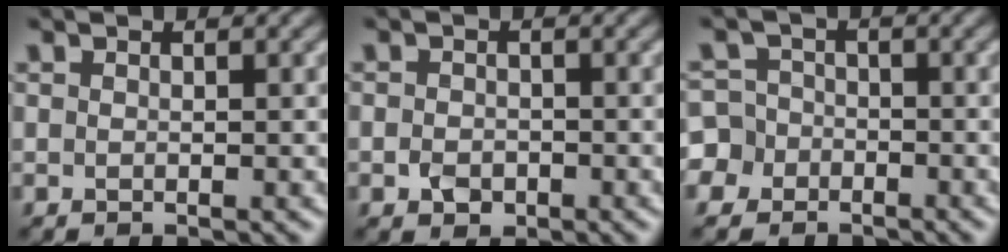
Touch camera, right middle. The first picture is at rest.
{"total": 1.5, "force": [-0.9, 1.1, 0.6], "torque": [-0.013, -0.003, -0.020]}
{"total": 6.0, "force": [-2.8, 5.3, 0.7], "torque": [-0.017, 0.012, -0.086]}